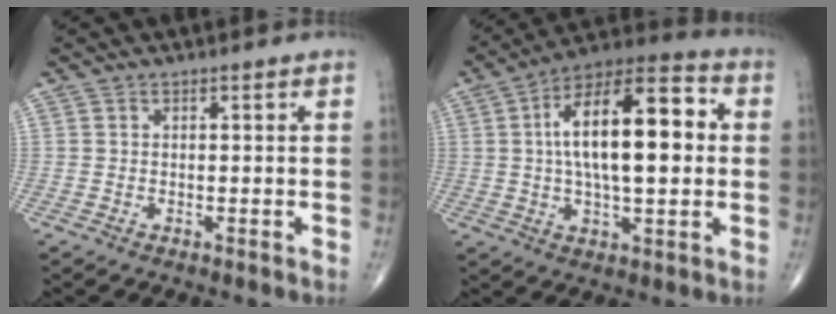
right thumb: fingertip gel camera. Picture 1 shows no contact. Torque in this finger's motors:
{"motor_torque": [1.03, 3.98, 2.17, 0.37, 0.21]}